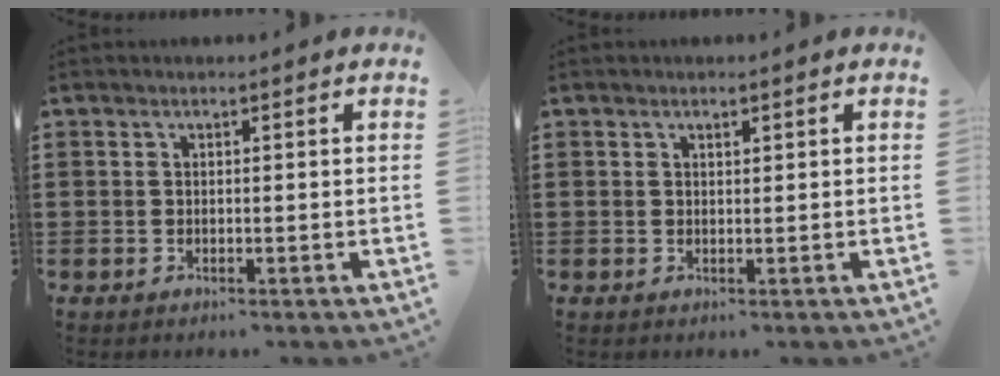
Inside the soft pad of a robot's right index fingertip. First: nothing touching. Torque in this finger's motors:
{"motor_torque": [-0.14, 0.14, 0.00, -0.01]}